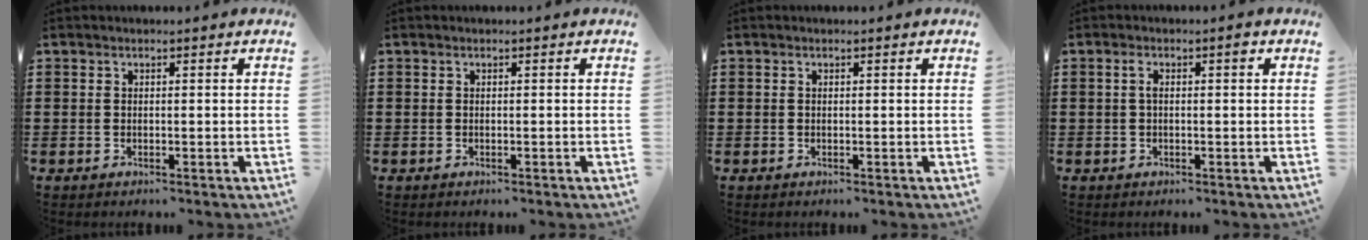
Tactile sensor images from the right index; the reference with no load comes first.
{"total": 0.0}
{"total": 0.0}
{"total": 2.2, "force": [0.3, 0.6, 2.1], "torque": [-0.034, 0.001, 0.001]}